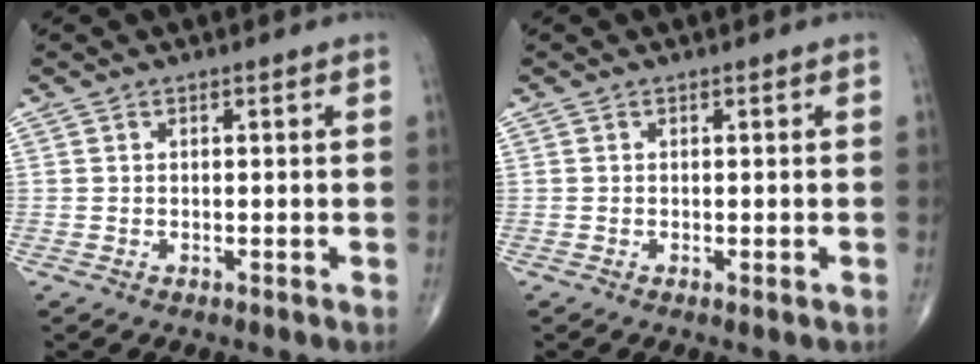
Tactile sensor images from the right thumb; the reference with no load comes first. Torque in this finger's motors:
{"motor_torque": [-0.12, 0.12, 0.05, 0.02, -0.05]}